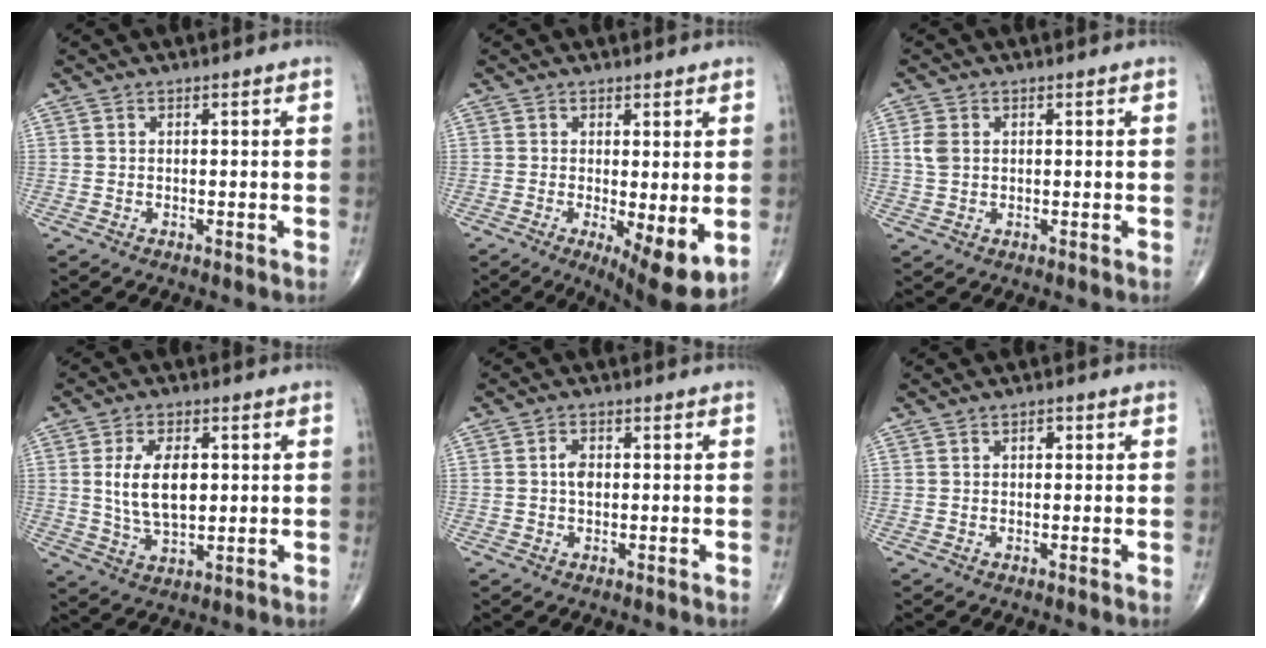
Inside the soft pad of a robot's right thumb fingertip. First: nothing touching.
{"total": 9.0, "force": [-1.4, 2.8, 8.5], "torque": [-0.125, -0.028, -0.015]}
{"total": 3.1, "force": [0.5, 2.2, 2.1], "torque": [-0.051, 0.004, 0.011]}
{"total": 9.7, "force": [1.3, 5.2, 8.1], "torque": [-0.144, -0.009, 0.032]}
{"total": 2.4, "force": [0.1, 1.5, 1.8], "torque": [-0.032, 0.002, -0.002]}
{"total": 1.1, "force": [0.3, 0.7, 0.8], "torque": [-0.008, 0.002, 0.004]}